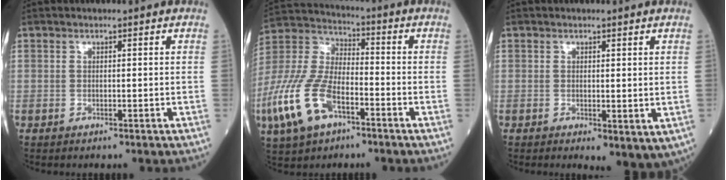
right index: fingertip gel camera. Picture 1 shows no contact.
{"total": 14.5, "force": [-6.4, 7.0, 11.0], "torque": [-0.263, 0.001, -0.121]}
{"total": 4.4, "force": [-0.4, 1.8, 4.0], "torque": [-0.049, -0.014, 0.001]}